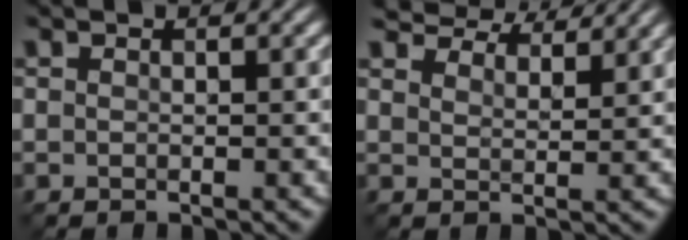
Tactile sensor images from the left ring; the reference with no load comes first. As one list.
[{"total": 7.6, "force": [7.0, 1.5, 2.5], "torque": [-0.054, -0.001, 0.103]}]